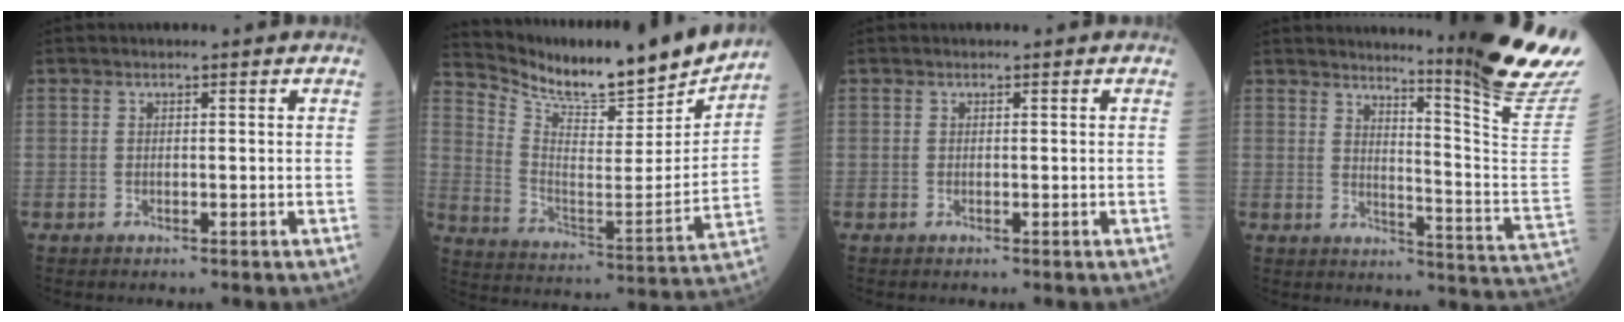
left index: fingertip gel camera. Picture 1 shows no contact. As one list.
[{"total": 19.2, "force": [18.0, 1.5, 6.5], "torque": [-0.135, -0.057, 0.278]}, {"total": 0.0}, {"total": 16.6, "force": [13.8, -2.8, 8.9], "torque": [-0.128, -0.106, 0.170]}]